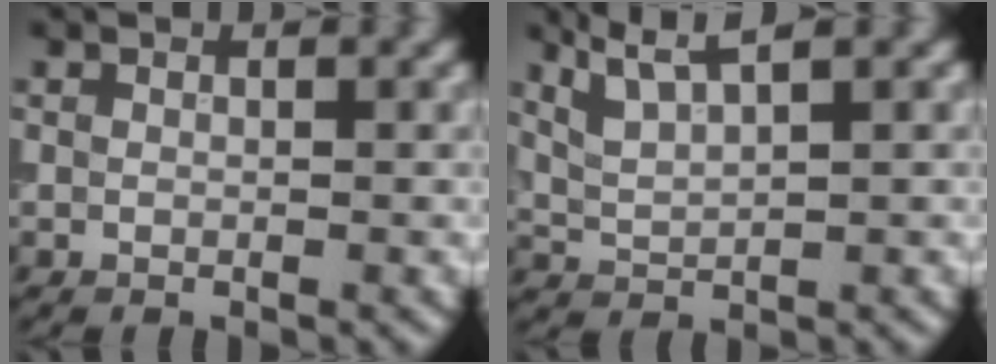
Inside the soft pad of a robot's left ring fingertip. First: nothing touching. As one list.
[{"total": 3.6, "force": [2.7, 0.7, 2.4], "torque": [-0.050, 0.011, 0.060]}]